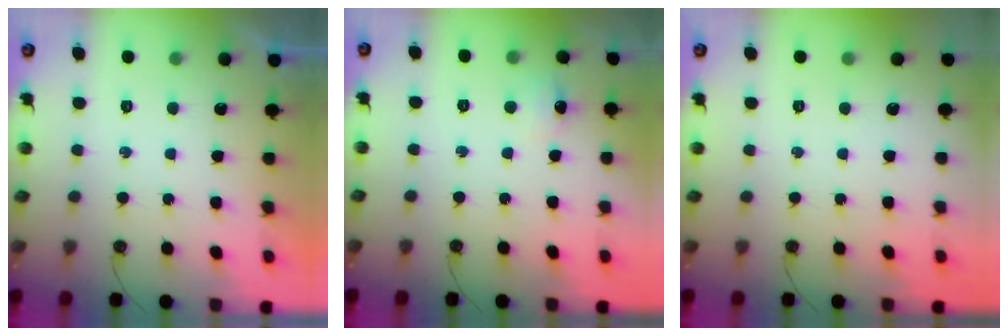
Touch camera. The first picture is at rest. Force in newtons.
{"total": 6.3, "press": 6.2, "slide": 0.9}
{"total": 0.0}